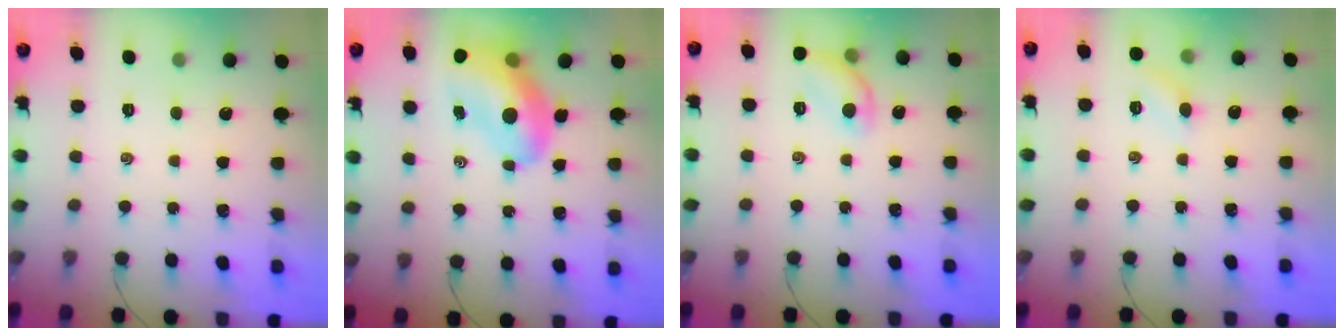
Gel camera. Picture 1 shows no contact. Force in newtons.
{"total": 13.5, "press": 13.0, "slide": 3.6}
{"total": 9.6, "press": 9.6, "slide": 0.4}
{"total": 5.1, "press": 4.9, "slide": 1.6}